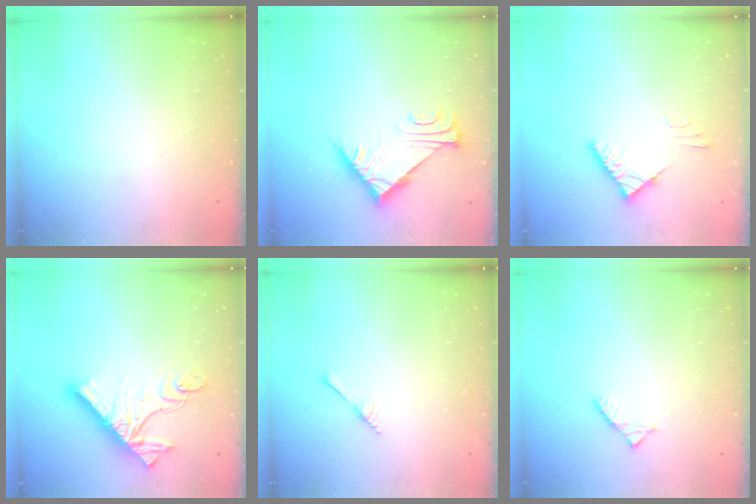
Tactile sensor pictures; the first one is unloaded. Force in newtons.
{"total": 6.0, "press": 6.0, "slide": 0.2}
{"total": 4.4, "press": 4.3, "slide": 0.8}
{"total": 15.3, "press": 15.3, "slide": 1.0}
{"total": 2.9, "press": 2.9, "slide": 0.2}
{"total": 2.6, "press": 2.6, "slide": 0.4}